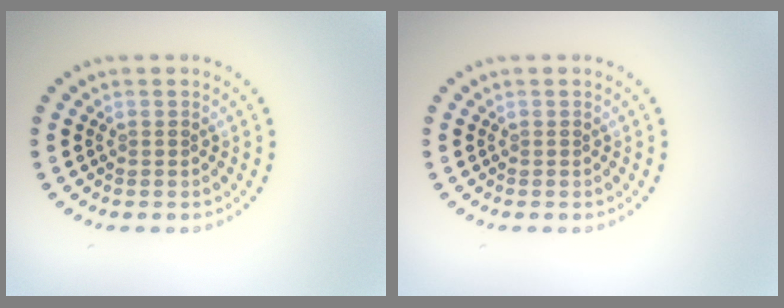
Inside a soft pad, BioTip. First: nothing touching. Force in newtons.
{"total": 0.0}